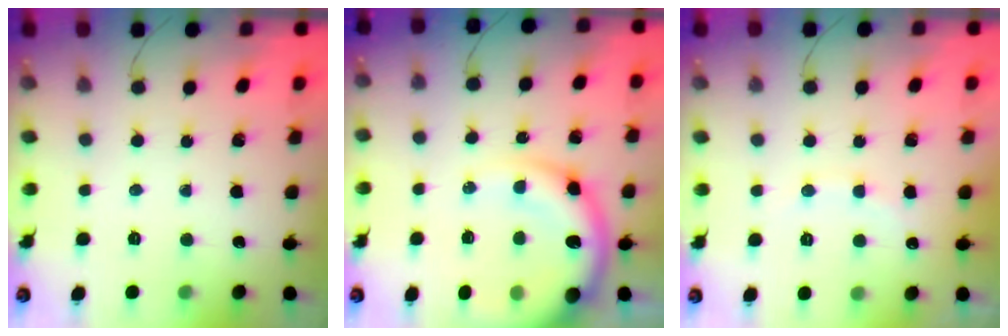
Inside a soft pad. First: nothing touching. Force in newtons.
{"total": 16.0, "press": 15.5, "slide": 3.8}
{"total": 7.3, "press": 7.2, "slide": 1.0}